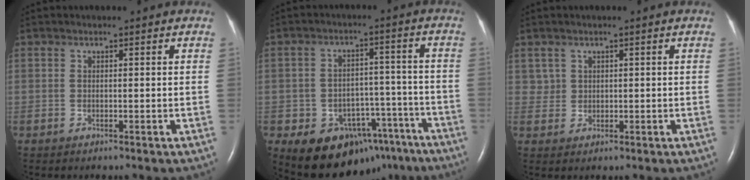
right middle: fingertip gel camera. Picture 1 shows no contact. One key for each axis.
{"total": 13.3, "fx": -8.6, "fy": 8.5, "fz": 5.6, "tx": -0.059, "ty": 0.045, "tz": -0.115}
{"total": 1.7, "fx": 0.9, "fy": 1.4, "fz": -0.1, "tx": 0.014, "ty": 0.007, "tz": 0.012}